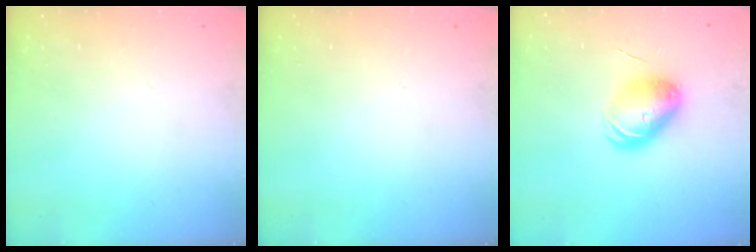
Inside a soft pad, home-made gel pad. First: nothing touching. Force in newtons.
{"total": 0.0}
{"total": 8.9, "press": 8.7, "slide": 1.8}